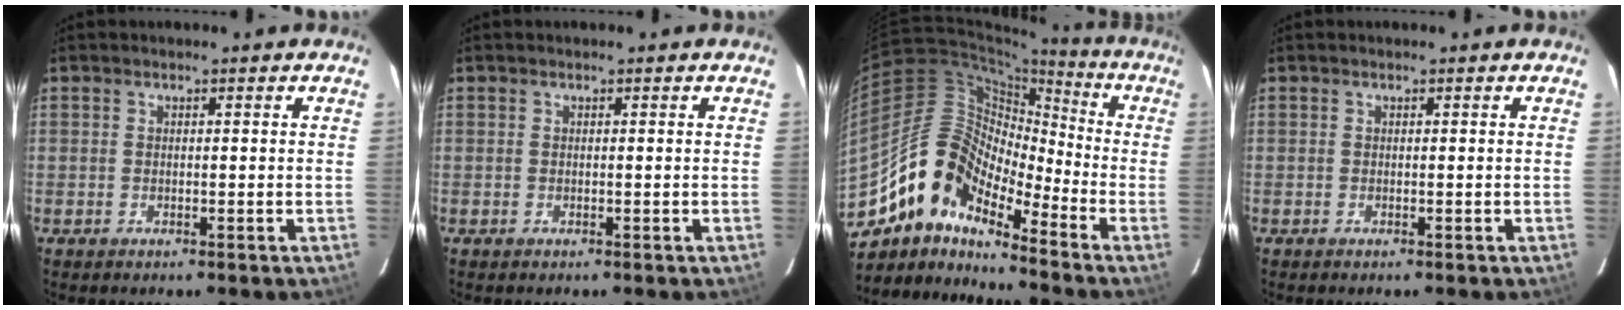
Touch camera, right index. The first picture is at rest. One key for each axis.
{"total": 0.0}
{"total": 13.1, "fx": -9.9, "fy": 5.6, "fz": 6.5, "tx": -0.108, "ty": 0.021, "tz": -0.204}
{"total": 0.0}